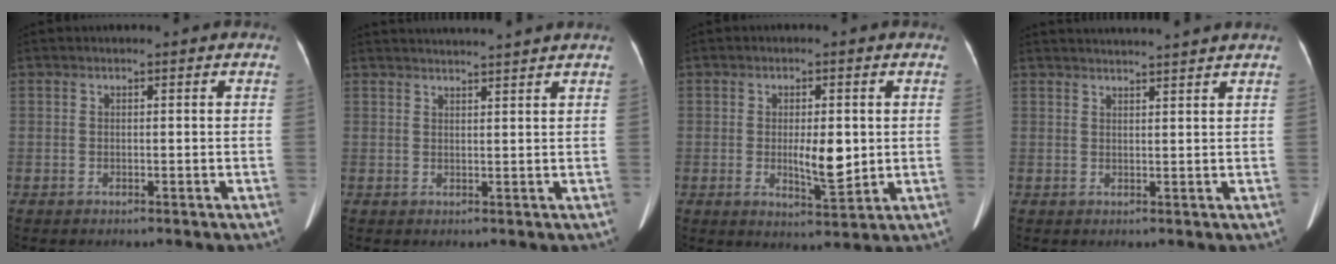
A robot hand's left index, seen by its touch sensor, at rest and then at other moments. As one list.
[{"total": 6.9, "force": [6.5, -1.5, 2.0], "torque": [-0.027, 0.015, 0.081]}, {"total": 5.9, "force": [-0.1, 1.9, 5.6], "torque": [-0.091, -0.009, 0.004]}, {"total": 7.8, "force": [7.3, -1.4, 2.3], "torque": [-0.031, 0.017, 0.089]}]